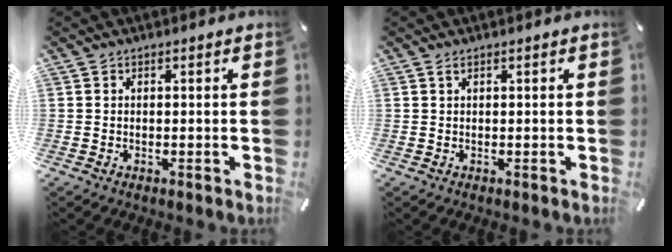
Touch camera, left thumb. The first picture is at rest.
{"total": 0.6, "force": [0.3, 0.2, 0.5], "torque": [-0.011, 0.001, 0.006]}